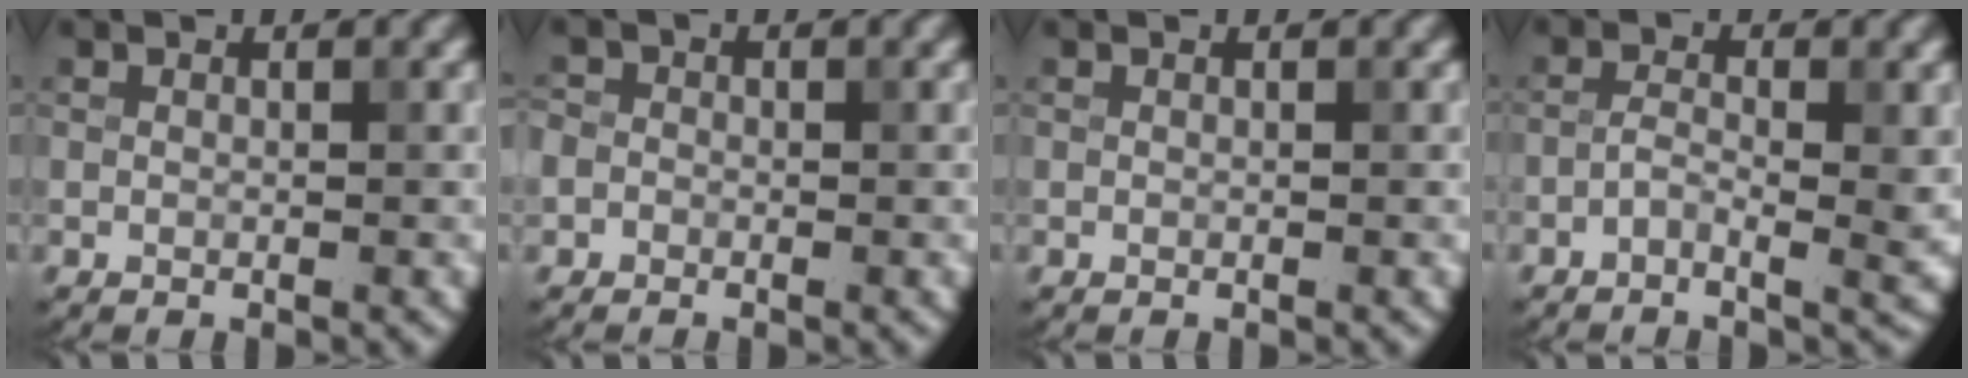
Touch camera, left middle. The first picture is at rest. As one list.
[{"total": 1.7, "force": [-0.5, 1.5, 0.4], "torque": [0.006, 0.006, -0.018]}, {"total": 0.0}, {"total": 2.6, "force": [-0.8, 0.9, 2.3], "torque": [-0.048, -0.003, -0.020]}]